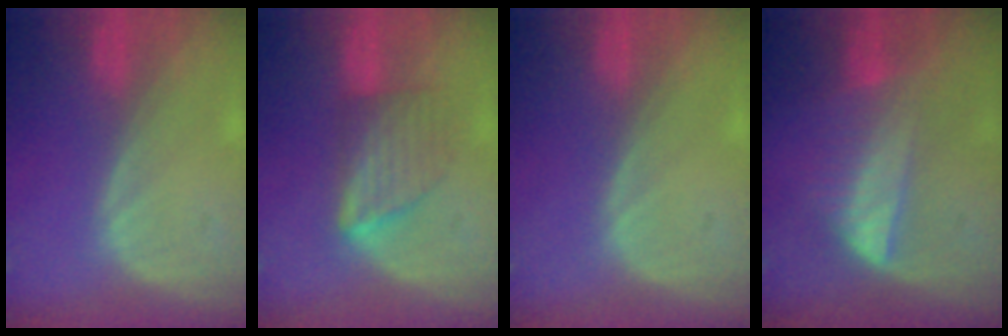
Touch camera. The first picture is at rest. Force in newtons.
{"total": 5.9, "press": 5.7, "slide": 1.3}
{"total": 0.6, "press": 0.2, "slide": 0.5}
{"total": 6.4, "press": 6.2, "slide": 1.6}